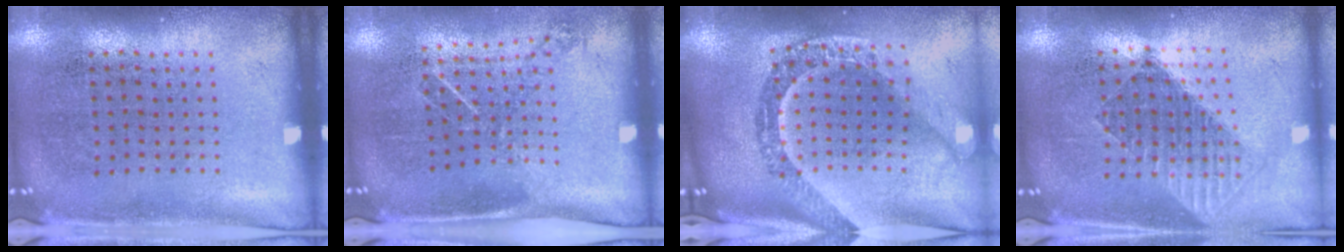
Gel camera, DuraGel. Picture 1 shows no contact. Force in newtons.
{"total": 1.1, "press": 0.9, "slide": 0.6}
{"total": 3.2, "press": 2.4, "slide": 2.0}
{"total": 1.5, "press": 1.3, "slide": 0.9}